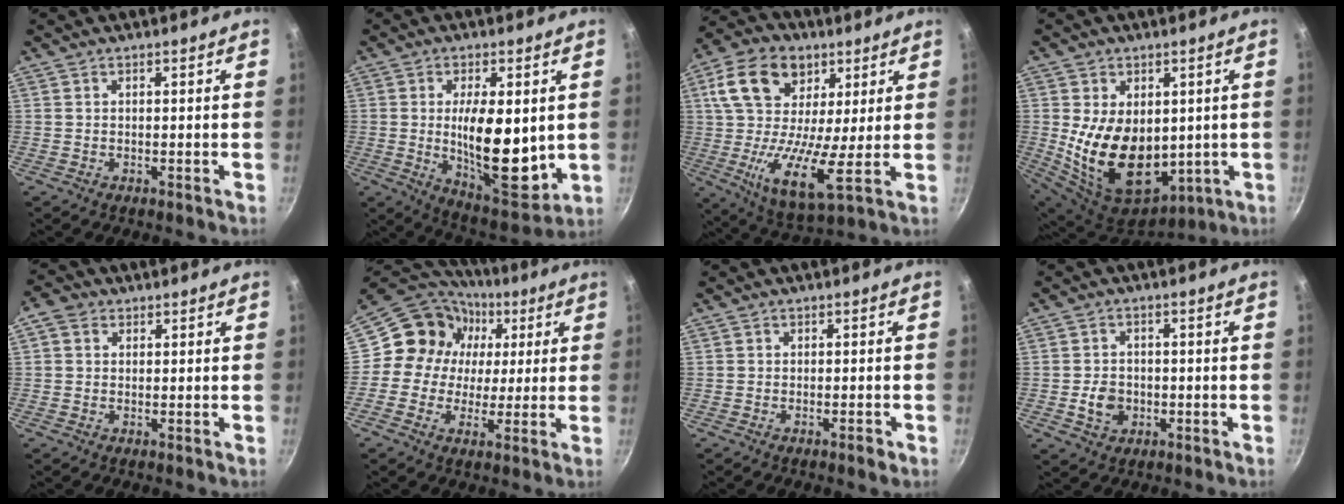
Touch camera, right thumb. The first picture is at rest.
{"total": 16.8, "force": [0.4, 7.3, 15.1], "torque": [-0.219, -0.033, 0.017]}
{"total": 18.9, "force": [5.2, 11.2, 14.3], "torque": [-0.242, -0.018, 0.074]}
{"total": 19.0, "force": [0.4, 13.0, 13.9], "torque": [-0.229, -0.029, 0.038]}
{"total": 3.2, "force": [0.9, 2.7, 1.4], "torque": [-0.017, 0.003, 0.007]}
{"total": 14.2, "force": [3.2, 12.5, 5.8], "torque": [-0.071, 0.004, 0.028]}
{"total": 1.6, "force": [-0.9, 0.5, 1.2], "torque": [-0.019, 0.010, -0.015]}
{"total": 4.9, "force": [-1.1, 4.0, 2.6], "torque": [-0.032, 0.010, -0.016]}